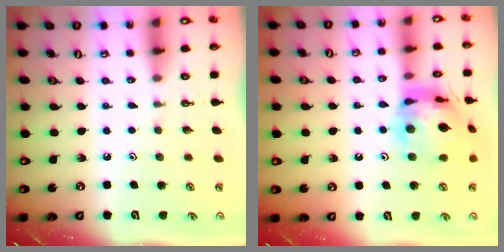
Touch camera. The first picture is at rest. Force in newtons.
{"total": 16.8, "press": 16.7, "slide": 1.8}